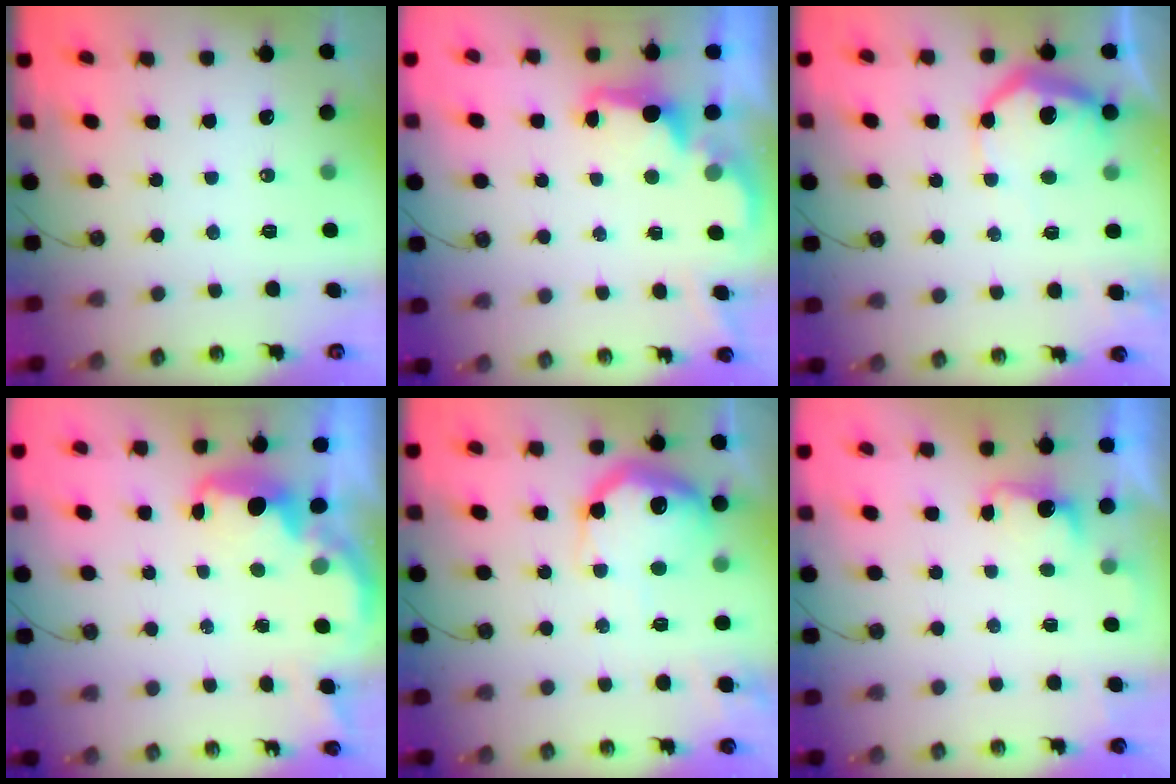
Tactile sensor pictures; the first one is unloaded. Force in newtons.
{"total": 2.5, "press": 2.4, "slide": 0.6}
{"total": 12.0, "press": 11.9, "slide": 0.8}
{"total": 2.9, "press": 2.9, "slide": 0.5}
{"total": 19.0, "press": 18.9, "slide": 1.5}
{"total": 1.5, "press": 1.3, "slide": 0.8}